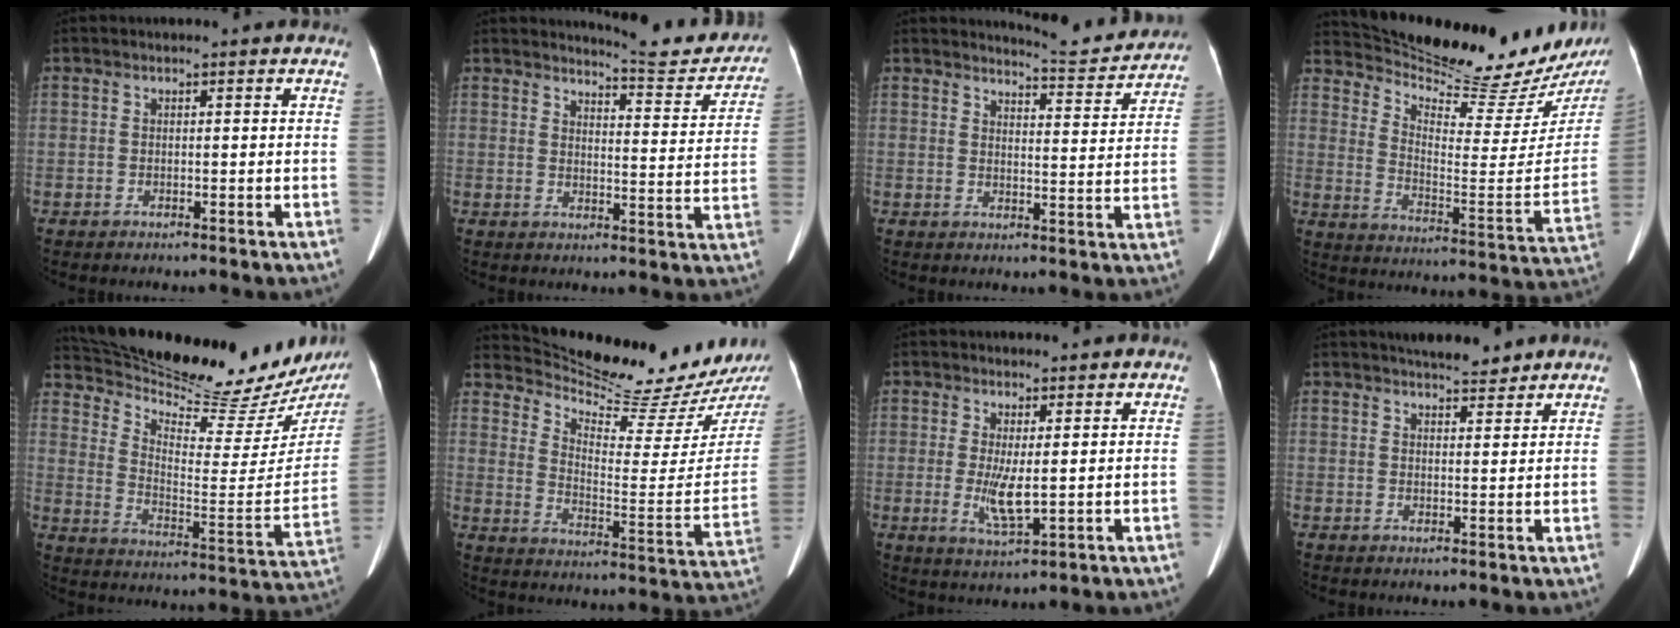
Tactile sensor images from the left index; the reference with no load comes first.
{"total": 10.7, "force": [10.5, 0.9, 1.7], "torque": [-0.014, -0.039, 0.120]}
{"total": 8.0, "force": [8.0, 0.2, 0.4], "torque": [-0.009, -0.018, 0.098]}
{"total": 25.3, "force": [23.1, 3.1, 9.9], "torque": [-0.162, -0.090, 0.311]}
{"total": 29.3, "force": [26.4, 4.5, 11.8], "torque": [-0.199, -0.093, 0.355]}
{"total": 20.7, "force": [19.6, 0.1, 6.9], "torque": [-0.116, -0.098, 0.273]}
{"total": 4.6, "force": [0.1, 0.9, 4.5], "torque": [-0.090, -0.014, 0.007]}
{"total": 5.4, "force": [4.8, 1.3, 2.1], "torque": [-0.028, 0.009, 0.068]}